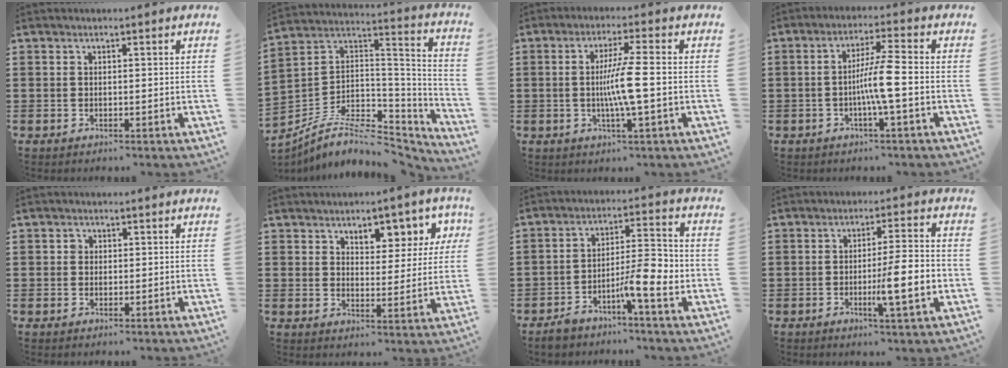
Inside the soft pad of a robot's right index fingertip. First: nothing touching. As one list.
[{"total": 8.2, "force": [-5.9, 3.5, 4.5], "torque": [-0.086, 0.003, -0.111]}, {"total": 6.4, "force": [-0.7, -0.2, 6.3], "torque": [-0.127, -0.014, -0.021]}, {"total": 6.0, "force": [-1.3, -0.3, 5.9], "torque": [-0.112, -0.008, -0.030]}, {"total": 0.9, "force": [0.2, 0.8, 0.3], "torque": [-0.009, 0.004, 0.005]}, {"total": 5.7, "force": [3.9, 3.1, 2.8], "torque": [-0.044, -0.019, 0.060]}, {"total": 8.5, "force": [-3.8, 1.7, 7.4], "torque": [-0.128, 0.002, -0.068]}, {"total": 8.0, "force": [-1.9, 0.7, 7.8], "torque": [-0.118, -0.010, -0.034]}]